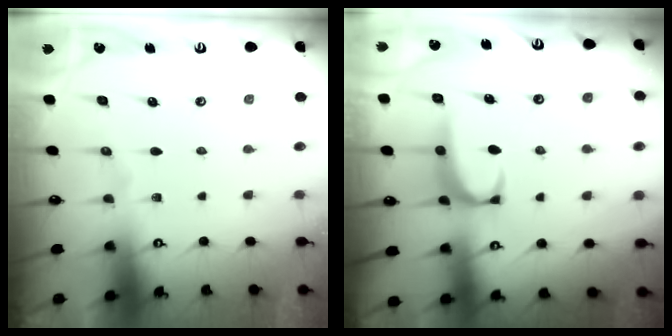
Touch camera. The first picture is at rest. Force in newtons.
{"total": 2.3, "press": 2.2, "slide": 0.6}